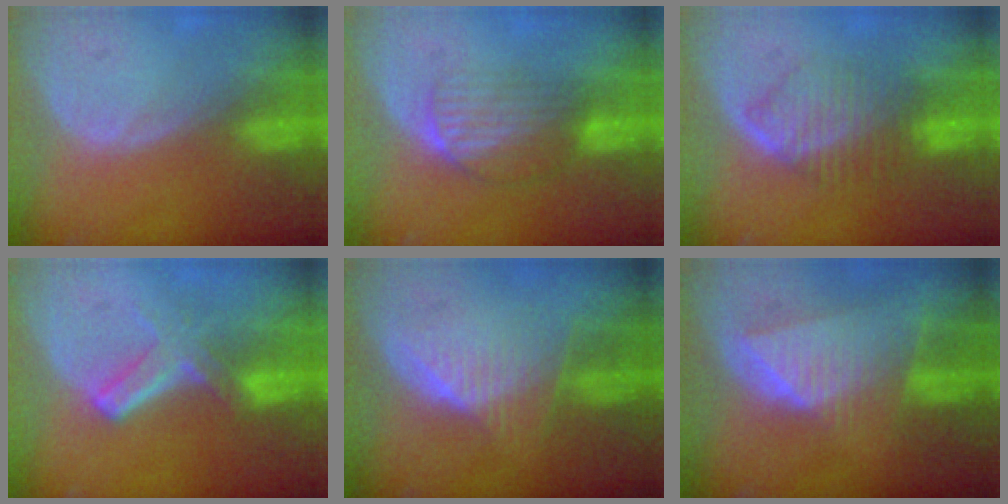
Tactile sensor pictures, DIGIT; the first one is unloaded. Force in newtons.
{"total": 6.8, "press": 5.9, "slide": 3.4}
{"total": 6.7, "press": 6.7, "slide": 0.7}
{"total": 5.8, "press": 5.4, "slide": 2.1}
{"total": 6.4, "press": 6.2, "slide": 1.7}
{"total": 8.7, "press": 7.9, "slide": 3.8}